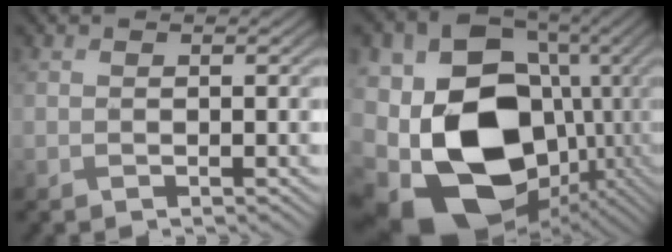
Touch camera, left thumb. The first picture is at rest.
{"total": 20.6, "force": [-3.7, 15.1, 13.4], "torque": [-0.289, -0.039, -0.052]}